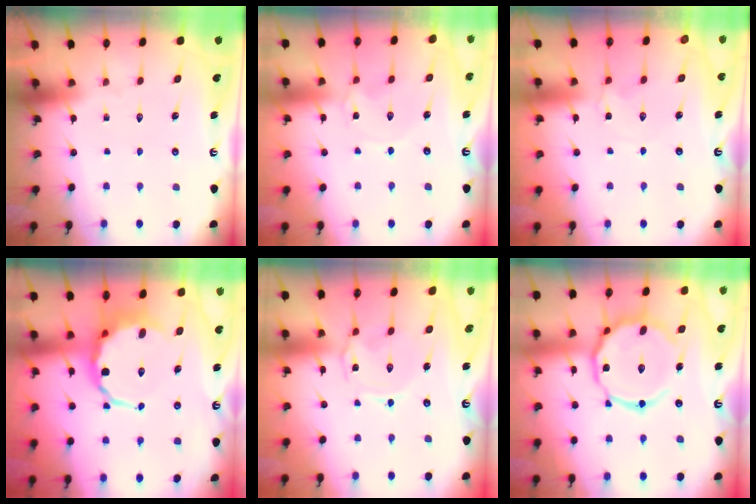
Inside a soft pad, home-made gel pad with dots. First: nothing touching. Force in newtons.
{"total": 1.2, "press": 1.2, "slide": 0.3}
{"total": 2.7, "press": 2.7, "slide": 0.4}
{"total": 7.9, "press": 7.5, "slide": 2.4}
{"total": 1.1, "press": 1.0, "slide": 0.3}
{"total": 18.5, "press": 18.4, "slide": 1.4}